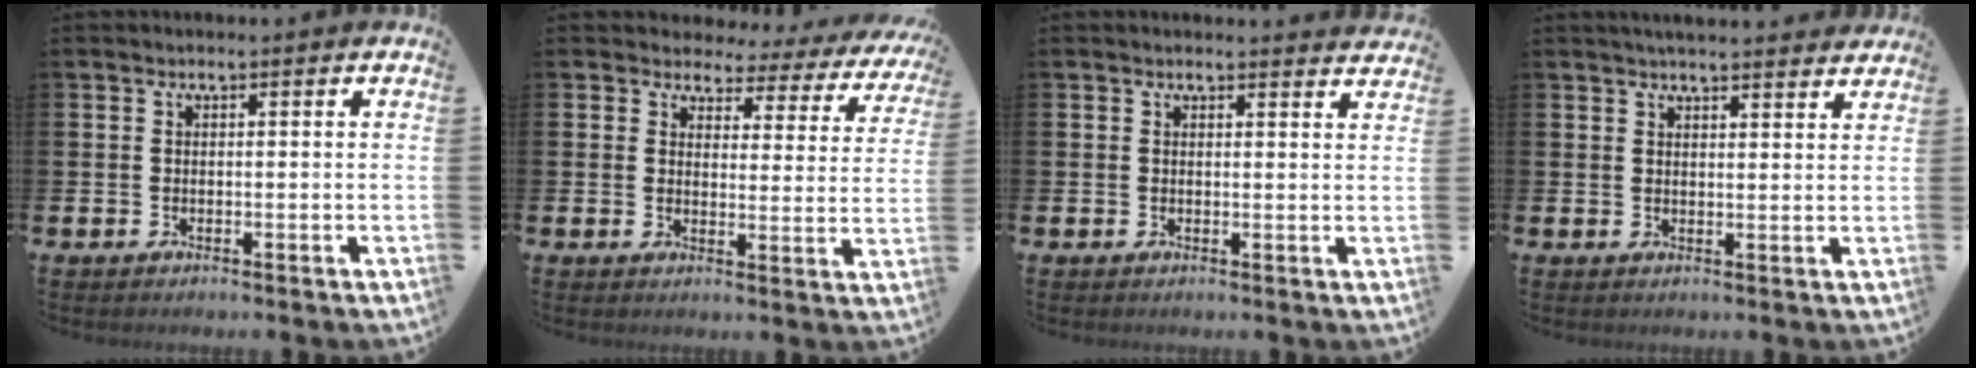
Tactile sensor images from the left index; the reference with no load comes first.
{"total": 2.7, "force": [2.1, 1.6, 0.2], "torque": [-0.021, -0.025, 0.028]}
{"total": 1.6, "force": [1.6, 0.1, -0.1], "torque": [0.008, -0.009, 0.027]}
{"total": 3.5, "force": [3.4, 0.1, 0.6], "torque": [-0.016, -0.013, 0.062]}